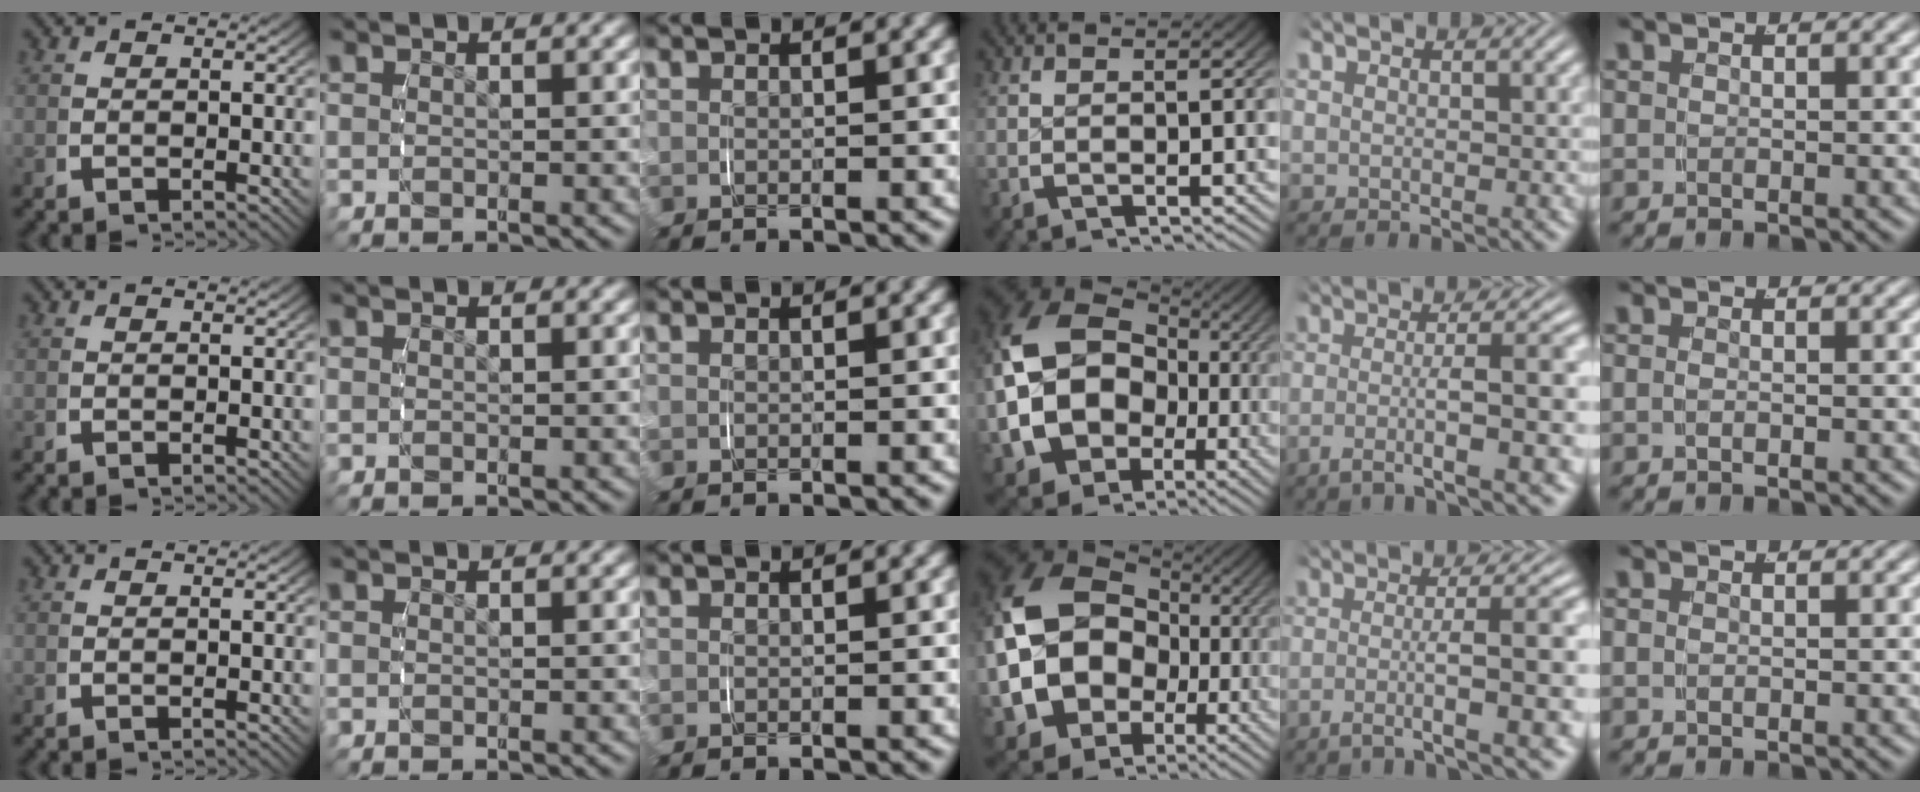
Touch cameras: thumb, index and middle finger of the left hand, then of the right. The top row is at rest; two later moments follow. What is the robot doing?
{"motion": "grasp_and_lifting", "object": "paper"}